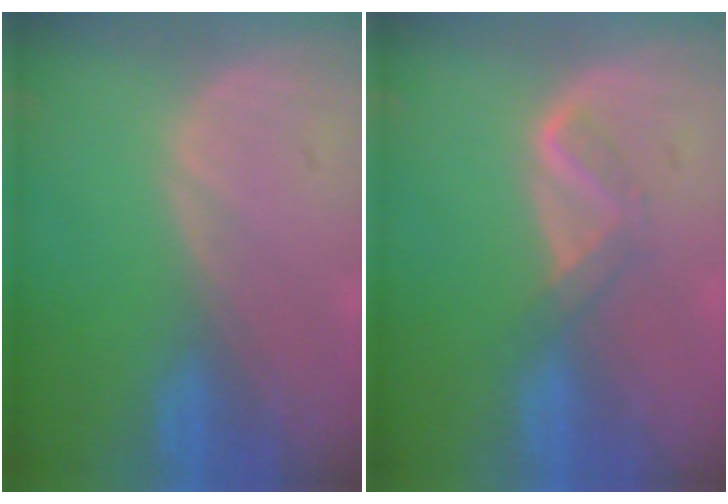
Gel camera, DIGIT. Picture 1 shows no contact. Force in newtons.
{"total": 2.8, "press": 2.7, "slide": 0.7}